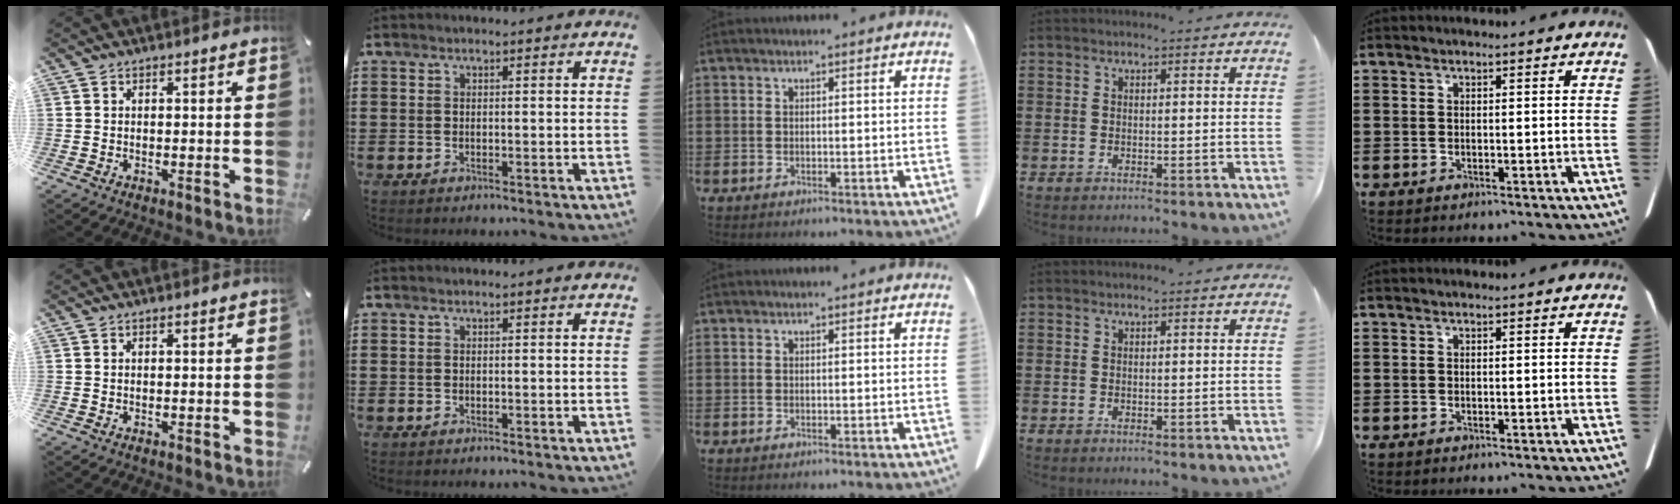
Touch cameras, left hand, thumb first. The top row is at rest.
{}